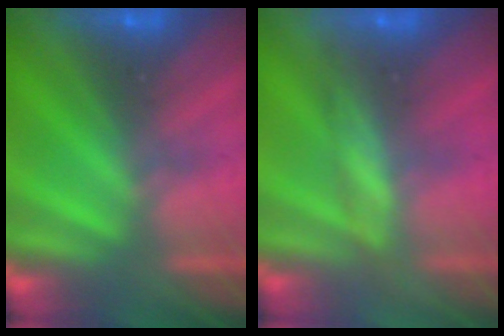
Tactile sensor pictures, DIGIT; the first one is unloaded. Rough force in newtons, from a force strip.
{"total": 2.4}